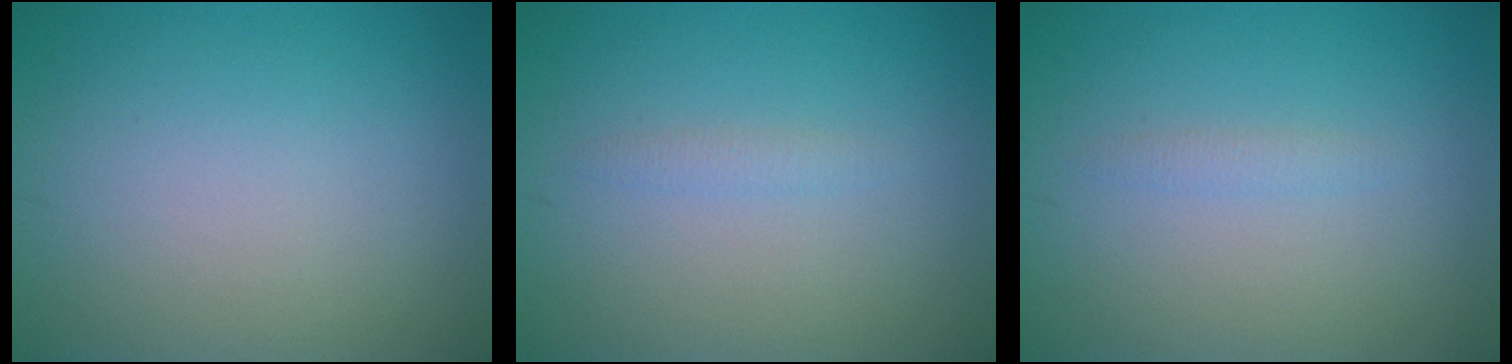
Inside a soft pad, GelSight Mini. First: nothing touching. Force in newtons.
{"total": 0.8, "press": 0.8, "slide": 0.1}
{"total": 0.8, "press": 0.8, "slide": 0.1}